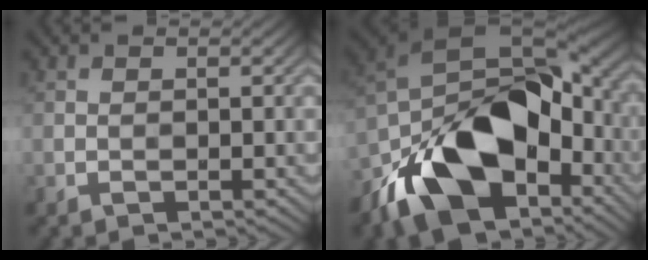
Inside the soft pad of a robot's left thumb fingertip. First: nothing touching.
{"total": 17.1, "force": [-6.5, 9.9, 12.4], "torque": [-0.238, -0.026, -0.110]}